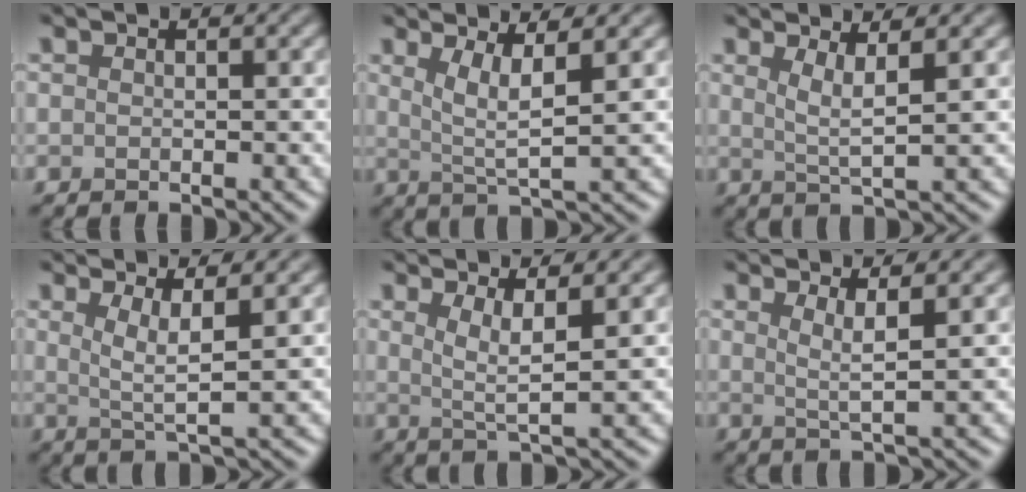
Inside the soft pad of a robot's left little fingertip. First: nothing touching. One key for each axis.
{"total": 3.8, "fx": 1.4, "fy": 0.7, "fz": 3.4, "tx": -0.066, "ty": -0.006, "tz": 0.029}
{"total": 2.7, "fx": 1.2, "fy": 0.5, "fz": 2.4, "tx": -0.038, "ty": -0.006, "tz": 0.024}
{"total": 3.2, "fx": 1.2, "fy": 0.6, "fz": 3.0, "tx": -0.050, "ty": -0.007, "tz": 0.023}
{"total": 3.2, "fx": 1.2, "fy": 0.6, "fz": 2.9, "tx": -0.050, "ty": -0.007, "tz": 0.024}
{"total": 2.4, "fx": 1.1, "fy": 0.4, "fz": 2.1, "tx": -0.036, "ty": -0.004, "tz": 0.017}